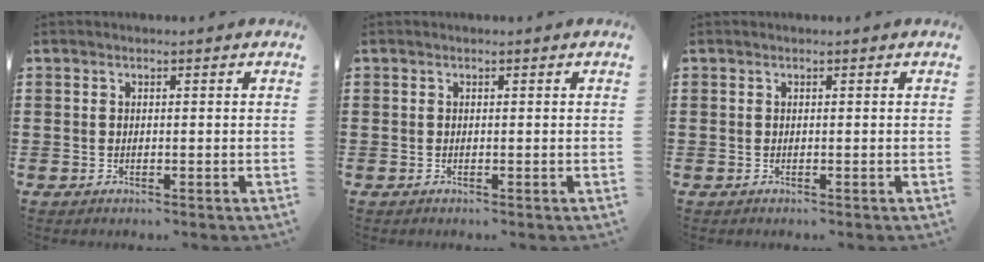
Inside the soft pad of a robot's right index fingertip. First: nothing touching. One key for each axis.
{"total": 0.0}
{"total": 0.0}